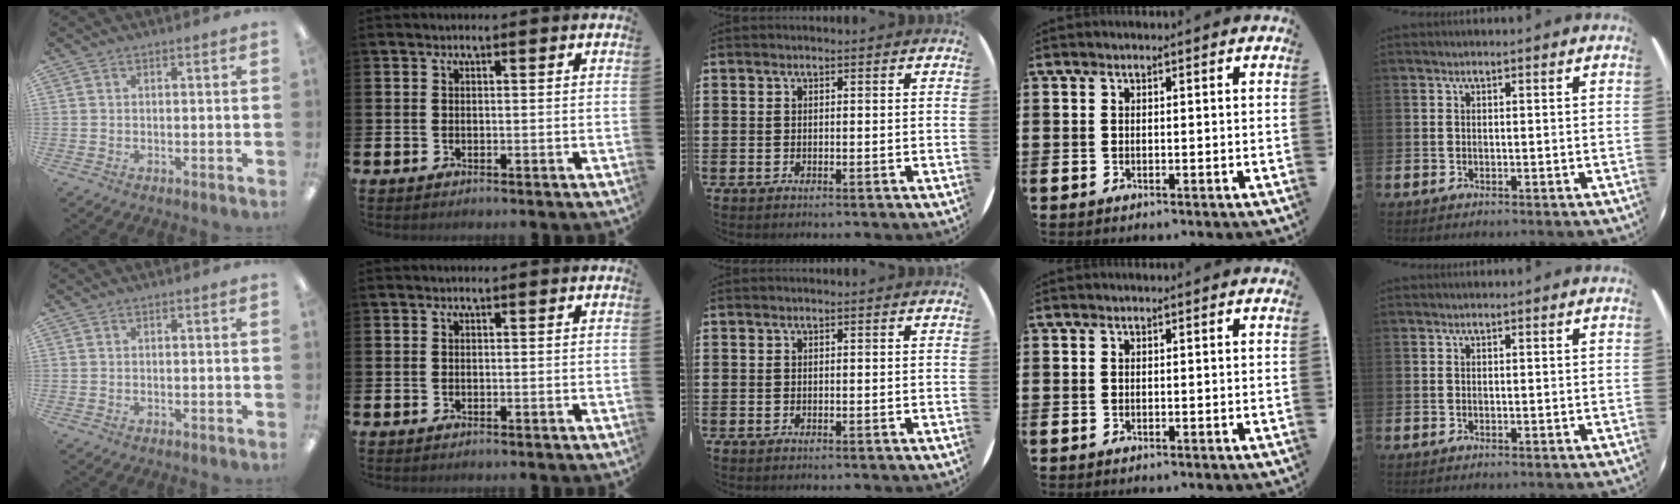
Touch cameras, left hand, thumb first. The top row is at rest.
{}